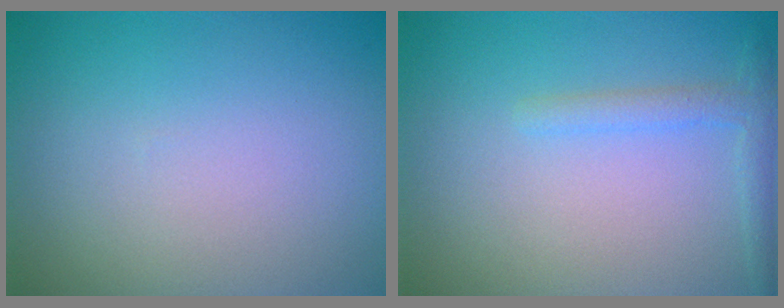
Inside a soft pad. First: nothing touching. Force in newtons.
{"total": 1.7, "press": 1.7, "slide": 0.1}